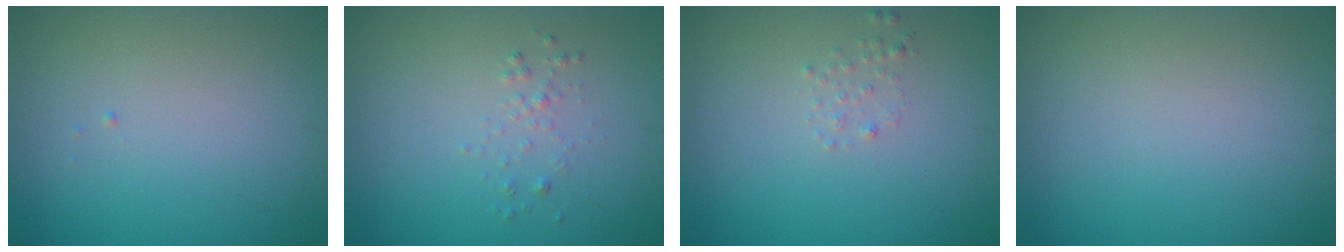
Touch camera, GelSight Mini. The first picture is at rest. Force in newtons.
{"total": 0.9, "press": 0.9, "slide": 0.0}
{"total": 0.8, "press": 0.8, "slide": 0.1}
{"total": 0.0}